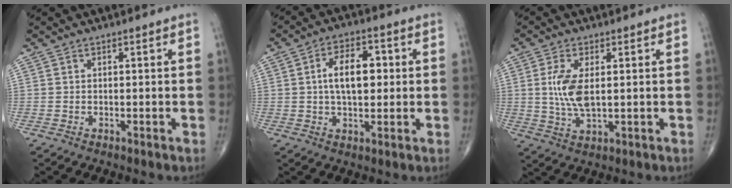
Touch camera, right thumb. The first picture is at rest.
{"total": 9.2, "force": [1.0, 5.0, 7.7], "torque": [-0.112, 0.009, 0.012]}
{"total": 7.4, "force": [0.9, 3.1, 6.6], "torque": [-0.144, -0.008, 0.021]}